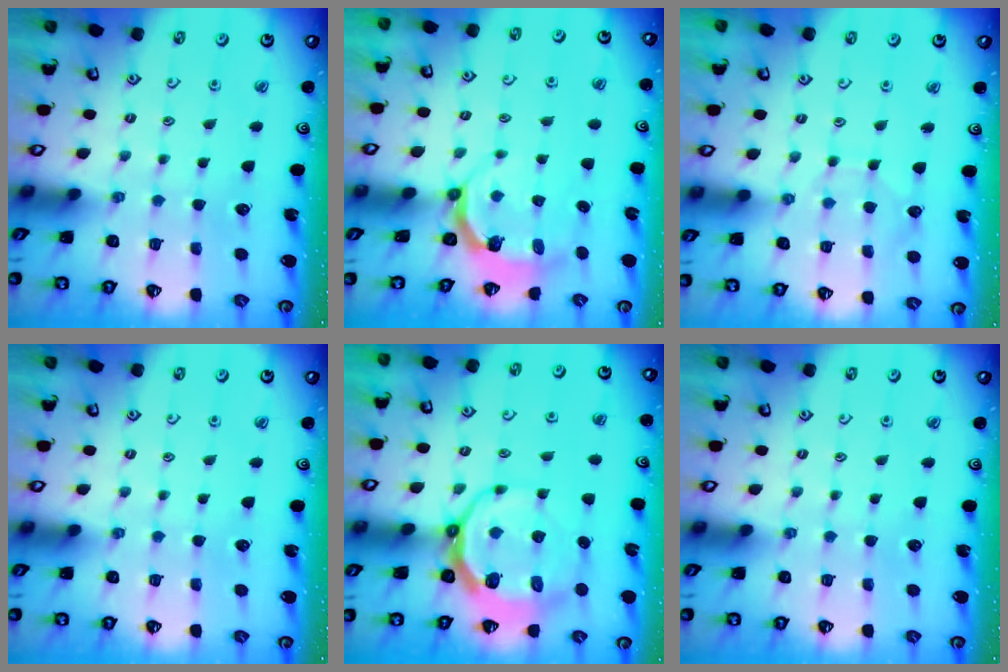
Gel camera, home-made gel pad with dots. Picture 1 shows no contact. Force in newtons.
{"total": 4.6, "press": 3.5, "slide": 3.0}
{"total": 5.0, "press": 5.0, "slide": 0.5}
{"total": 0.0}
{"total": 10.0, "press": 9.1, "slide": 4.0}
{"total": 0.0}